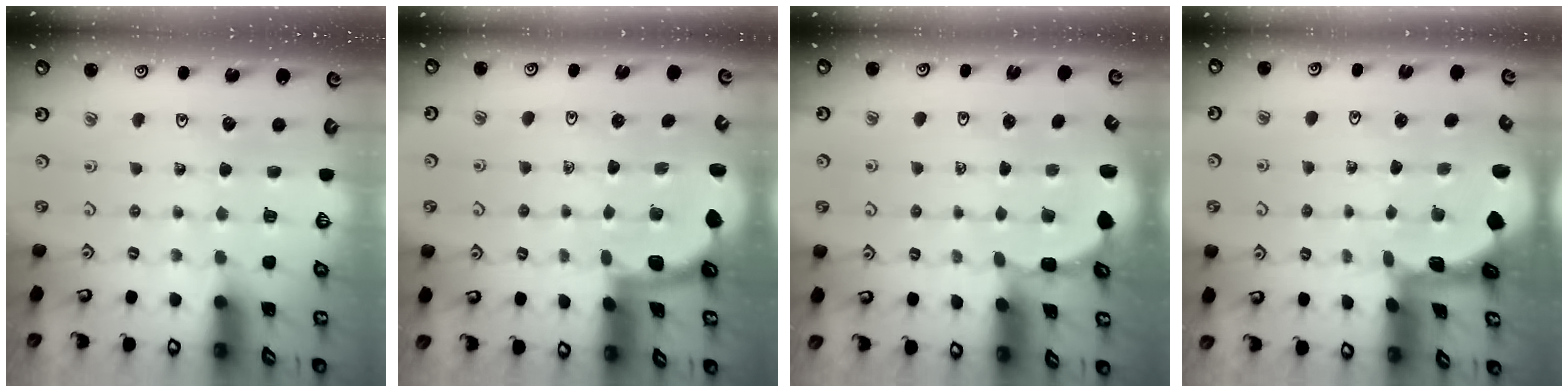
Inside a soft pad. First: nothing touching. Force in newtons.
{"total": 1.9, "press": 1.9, "slide": 0.0}
{"total": 1.8, "press": 1.7, "slide": 0.7}
{"total": 2.3, "press": 2.3, "slide": 0.3}